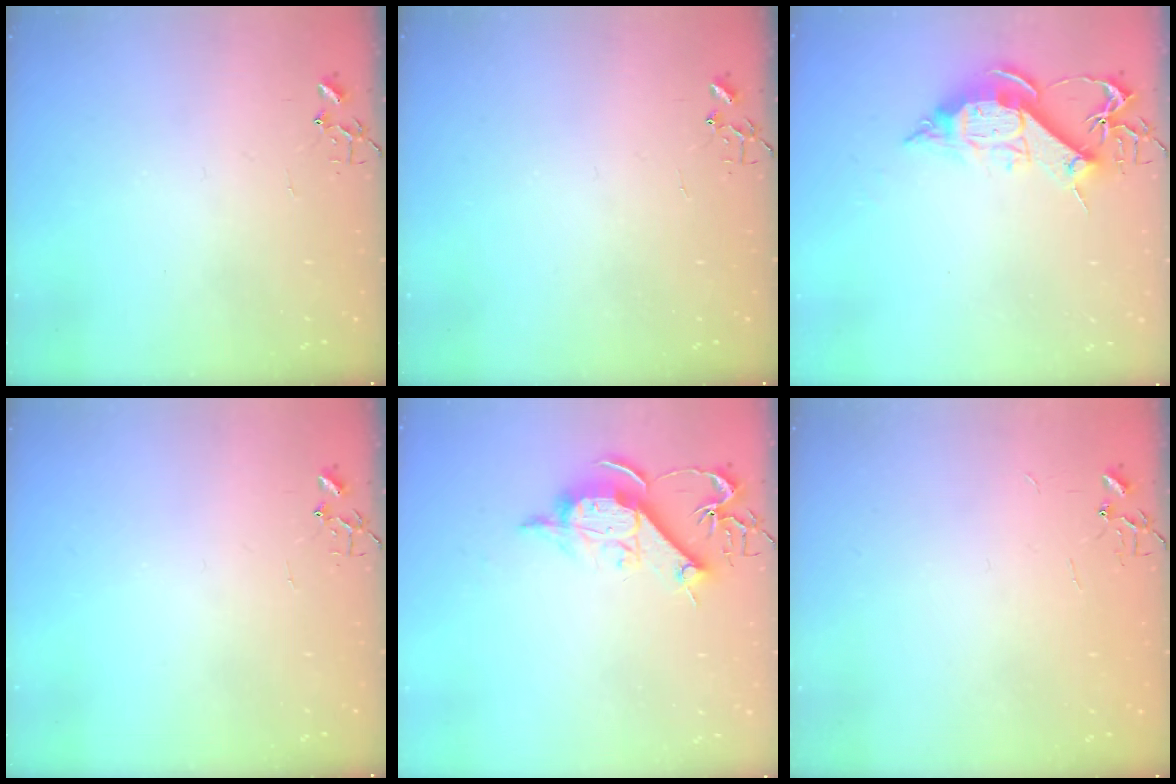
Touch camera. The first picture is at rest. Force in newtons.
{"total": 0.0}
{"total": 11.4, "press": 11.3, "slide": 1.1}
{"total": 0.0}
{"total": 11.7, "press": 11.7, "slide": 0.6}
{"total": 1.8, "press": 1.8, "slide": 0.2}